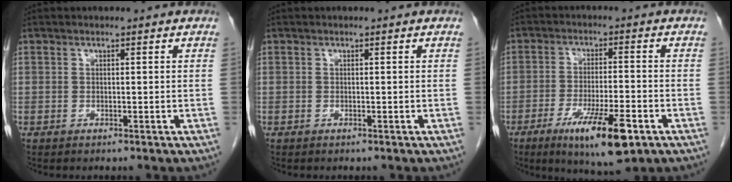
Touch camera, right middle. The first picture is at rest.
{"total": 0.0}
{"total": 11.3, "force": [-5.9, 1.7, 9.5], "torque": [-0.164, -0.025, -0.090]}